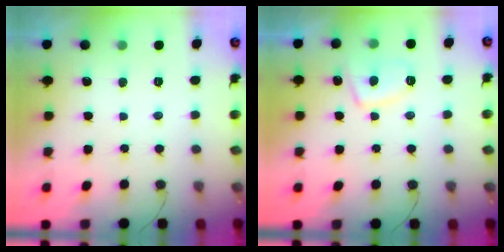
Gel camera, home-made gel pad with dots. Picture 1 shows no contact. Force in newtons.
{"total": 7.3, "press": 7.2, "slide": 1.2}